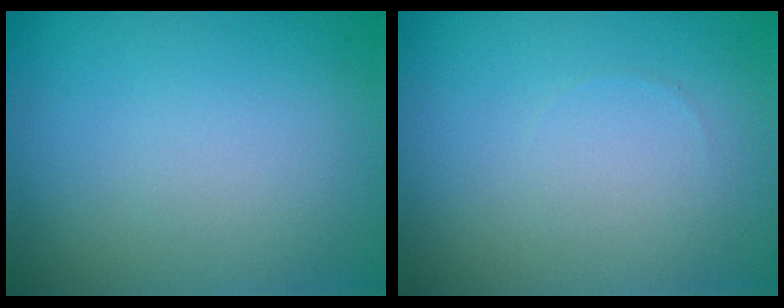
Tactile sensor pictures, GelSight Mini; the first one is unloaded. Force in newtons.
{"total": 0.0}